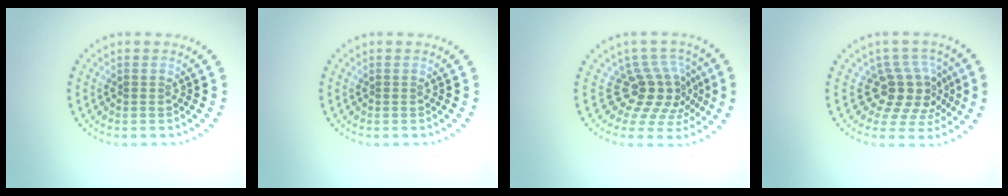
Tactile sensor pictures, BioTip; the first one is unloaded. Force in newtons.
{"total": 0.0}
{"total": 4.5, "press": 3.1, "slide": 3.2}
{"total": 4.3, "press": 3.3, "slide": 2.8}